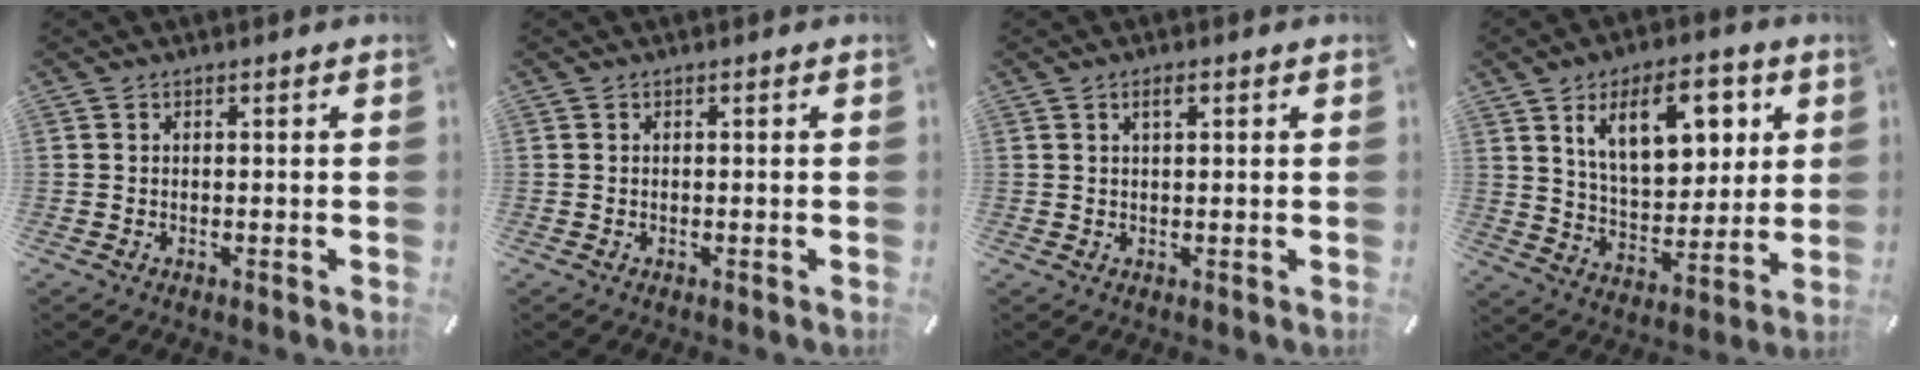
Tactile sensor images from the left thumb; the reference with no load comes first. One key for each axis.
{"total": 0.0}
{"total": 2.2, "fx": 1.0, "fy": 0.7, "fz": 1.8, "tx": -0.038, "ty": 0.004, "tz": 0.015}
{"total": 15.9, "fx": 7.5, "fy": 8.8, "fz": 10.9, "tx": -0.177, "ty": -0.010, "tz": 0.131}